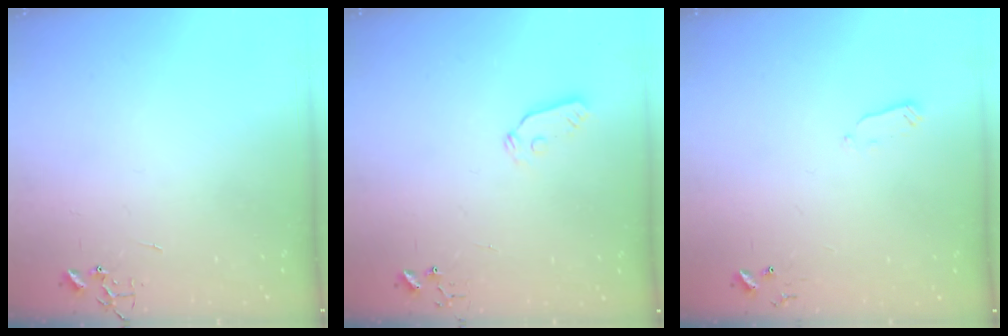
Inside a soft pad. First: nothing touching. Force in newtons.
{"total": 3.8, "press": 3.8, "slide": 0.6}
{"total": 2.4, "press": 2.3, "slide": 0.4}